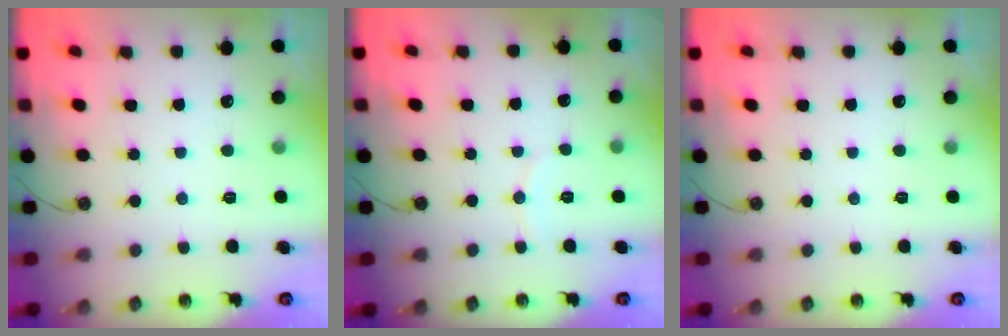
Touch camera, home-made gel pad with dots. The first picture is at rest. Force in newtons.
{"total": 3.8, "press": 3.8, "slide": 0.4}
{"total": 0.0}